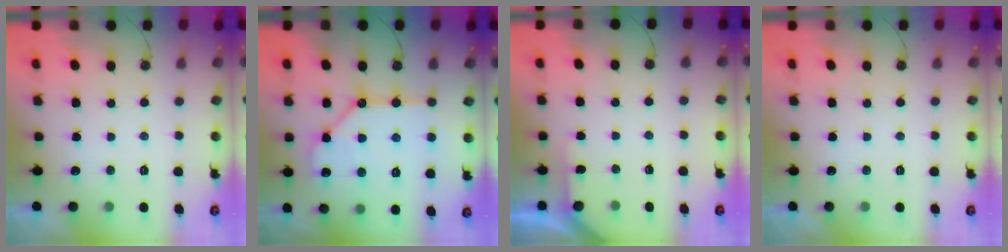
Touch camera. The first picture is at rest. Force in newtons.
{"total": 11.8, "press": 11.7, "slide": 1.0}
{"total": 2.5, "press": 2.5, "slide": 0.3}
{"total": 0.0}